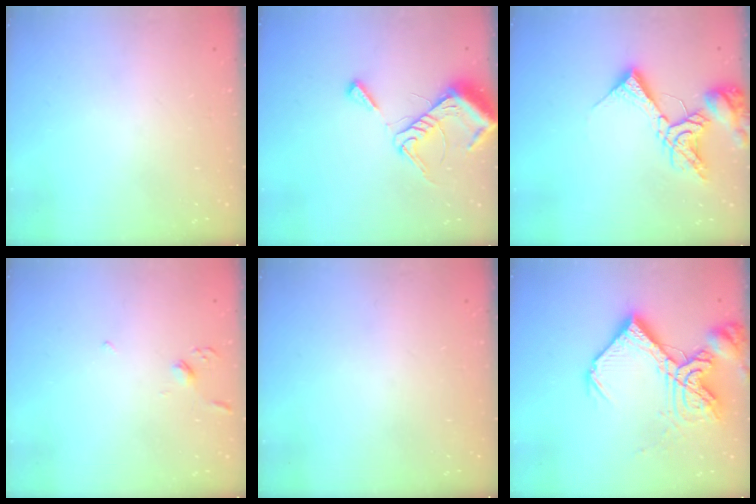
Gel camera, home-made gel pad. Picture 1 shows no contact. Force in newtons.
{"total": 10.6, "press": 10.6, "slide": 1.1}
{"total": 12.4, "press": 12.3, "slide": 1.5}
{"total": 2.9, "press": 2.8, "slide": 0.7}
{"total": 0.0}
{"total": 20.5, "press": 20.4, "slide": 2.5}